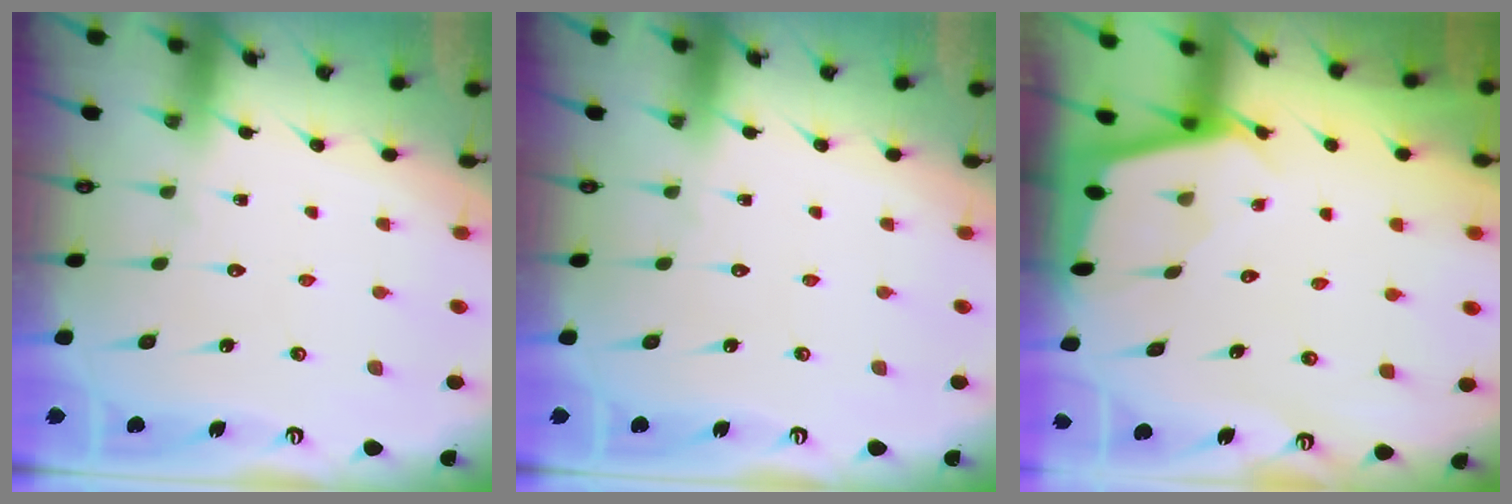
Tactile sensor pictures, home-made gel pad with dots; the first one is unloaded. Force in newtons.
{"total": 0.0}
{"total": 1.7, "press": 1.7, "slide": 0.2}